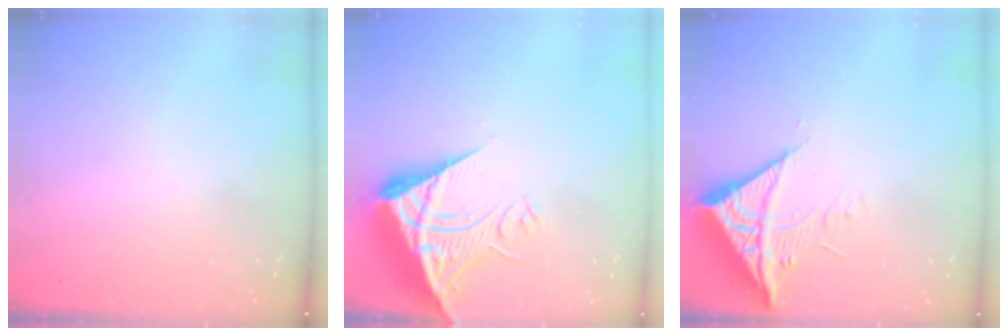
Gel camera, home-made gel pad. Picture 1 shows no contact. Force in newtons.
{"total": 13.2, "press": 13.1, "slide": 1.2}
{"total": 10.4, "press": 10.3, "slide": 1.4}